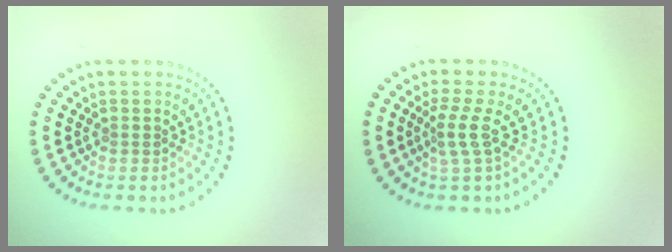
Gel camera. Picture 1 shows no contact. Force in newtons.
{"total": 2.2, "press": 1.5, "slide": 1.7}